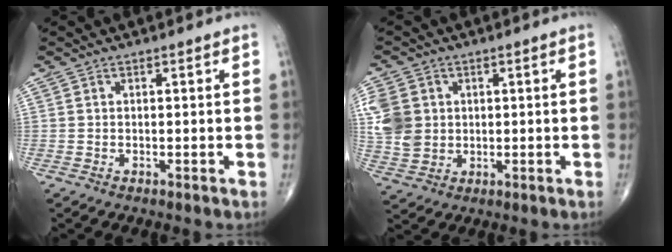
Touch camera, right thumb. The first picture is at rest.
{"total": 9.8, "force": [1.9, 8.3, 5.0], "torque": [-0.104, 0.002, 0.046]}